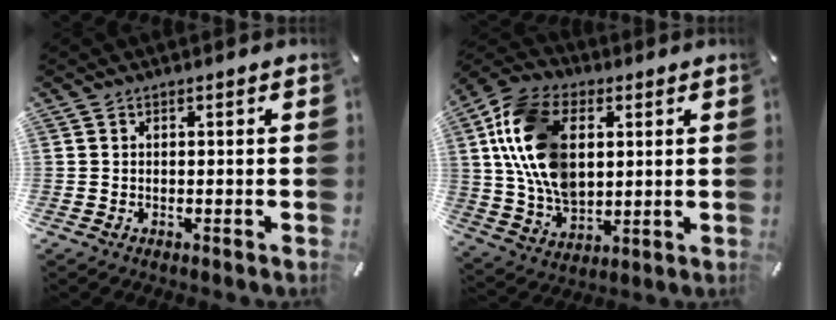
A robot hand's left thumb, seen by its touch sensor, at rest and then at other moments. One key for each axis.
{"total": 17.6, "fx": 4.1, "fy": 12.1, "fz": 12.0, "tx": -0.277, "ty": 0.004, "tz": 0.075}